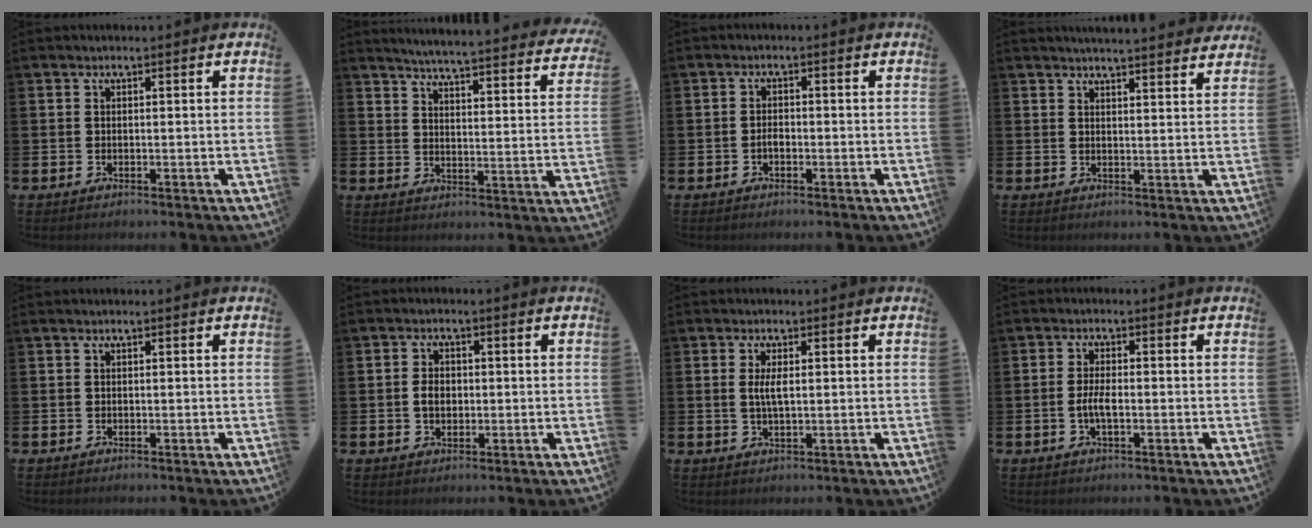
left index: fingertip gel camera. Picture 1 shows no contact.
{"total": 4.8, "force": [4.6, -0.2, 1.3], "torque": [-0.038, -0.049, 0.074]}
{"total": 1.4, "force": [-0.5, 0.8, 1.0], "torque": [-0.014, -0.001, -0.012]}
{"total": 3.9, "force": [3.9, -0.4, 0.1], "torque": [0.002, -0.026, 0.069]}
{"total": 0.0}
{"total": 2.7, "force": [0.0, 2.1, 1.7], "torque": [-0.015, 0.000, -0.008]}
{"total": 2.9, "force": [0.6, 1.0, 2.6], "torque": [-0.048, 0.003, 0.007]}
{"total": 2.6, "force": [-0.6, 0.9, 2.4], "torque": [-0.046, -0.003, -0.015]}